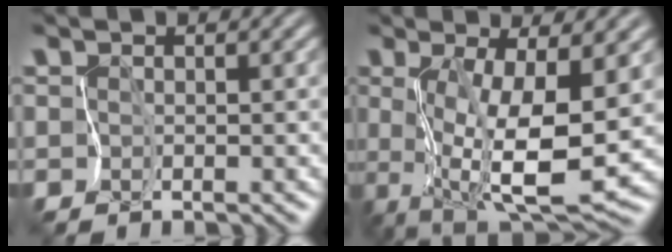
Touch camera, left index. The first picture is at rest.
{"total": 8.6, "force": [0.2, 2.4, 8.3], "torque": [-0.156, -0.019, 0.009]}